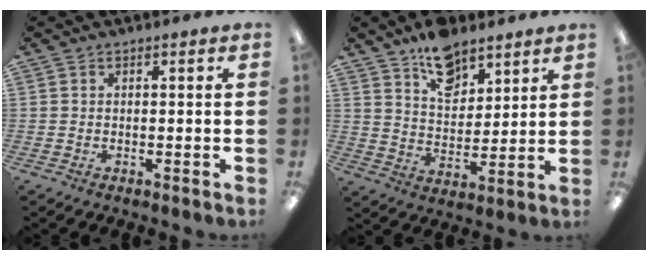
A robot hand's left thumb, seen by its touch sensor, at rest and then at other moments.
{"total": 11.0, "force": [8.2, 6.1, 3.9], "torque": [-0.058, -0.047, 0.151]}